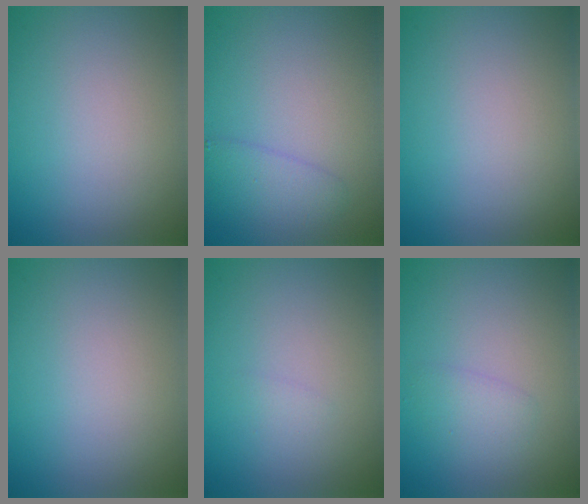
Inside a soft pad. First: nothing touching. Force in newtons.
{"total": 2.3, "press": 2.3, "slide": 0.1}
{"total": 0.0}
{"total": 0.0}
{"total": 0.6, "press": 0.6, "slide": 0.0}
{"total": 1.5, "press": 1.5, "slide": 0.1}